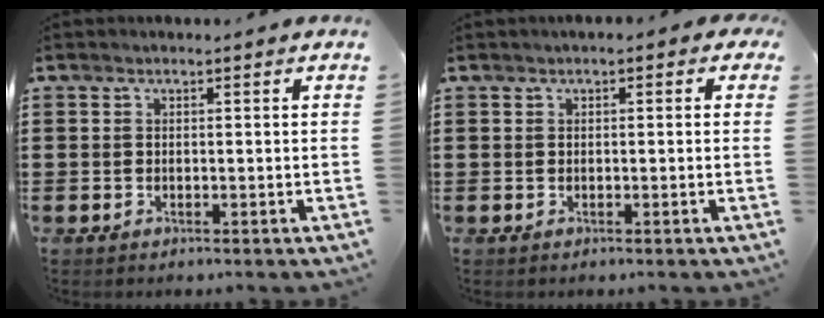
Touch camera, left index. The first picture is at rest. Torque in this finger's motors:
{"motor_torque": [1.06, -0.33, 0.63, 0.09]}